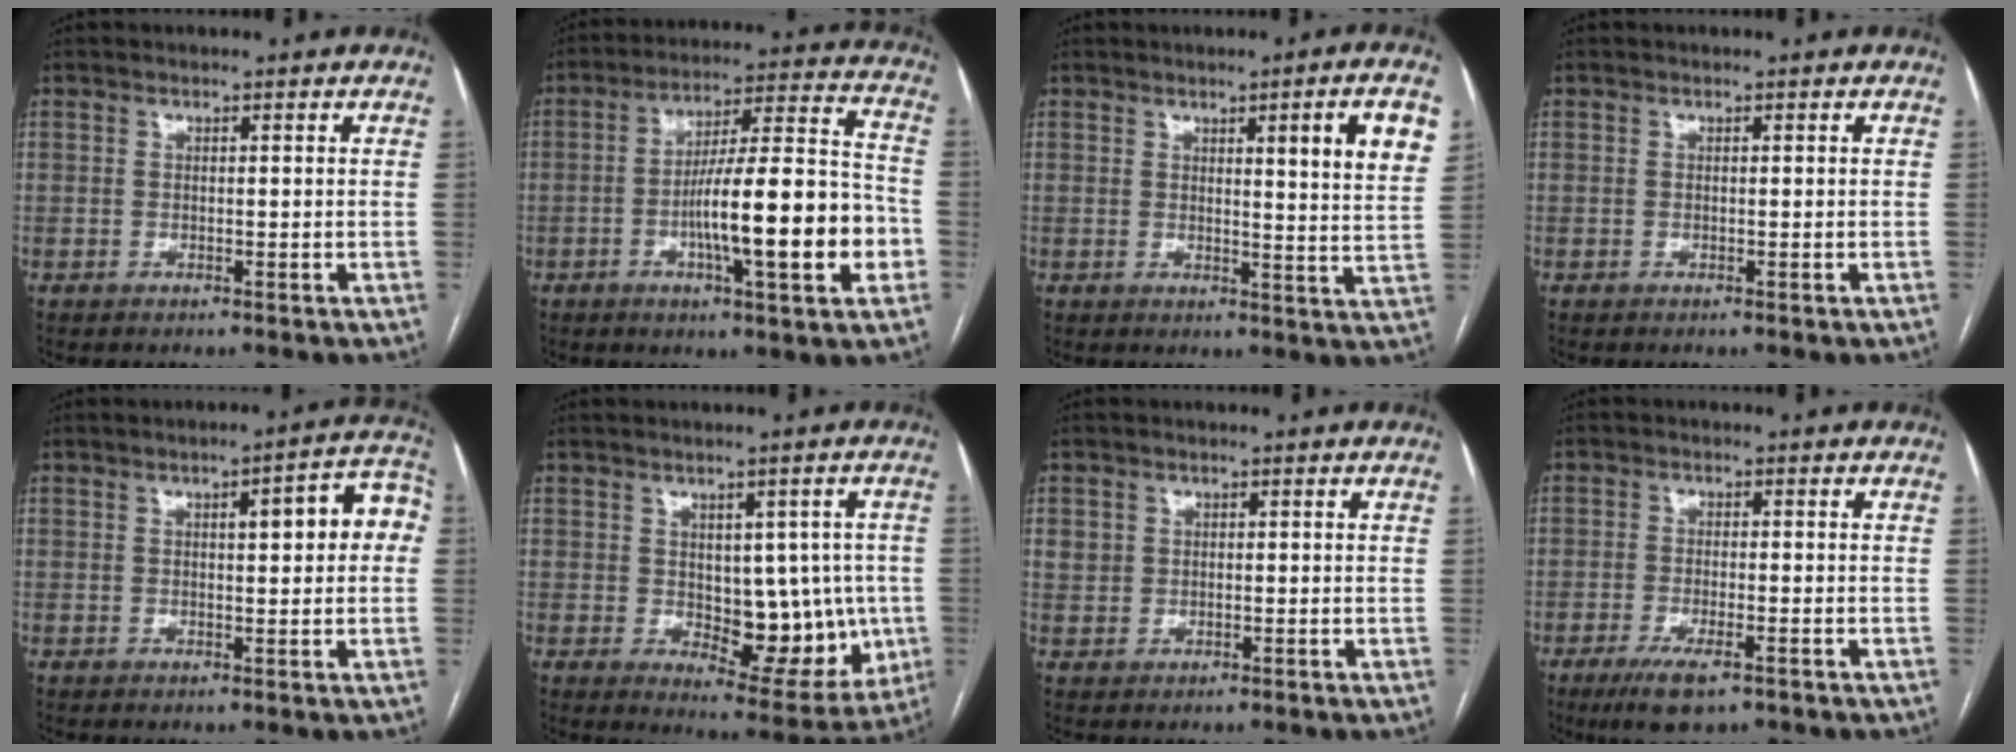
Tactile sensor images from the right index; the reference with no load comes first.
{"total": 17.6, "force": [-4.7, 2.0, 16.9], "torque": [-0.268, 0.011, -0.070]}
{"total": 8.9, "force": [3.7, -0.2, 8.1], "torque": [-0.097, -0.014, 0.042]}
{"total": 0.0}
{"total": 8.1, "force": [1.4, 2.0, 7.7], "torque": [-0.090, 0.029, 0.011]}
{"total": 11.5, "force": [-0.8, 6.1, 9.7], "torque": [-0.105, 0.007, 0.011]}
{"total": 1.8, "force": [0.4, 1.7, 0.6], "torque": [-0.011, 0.010, 0.012]}
{"total": 6.3, "force": [-3.9, 1.7, 4.7], "torque": [-0.086, -0.013, -0.060]}